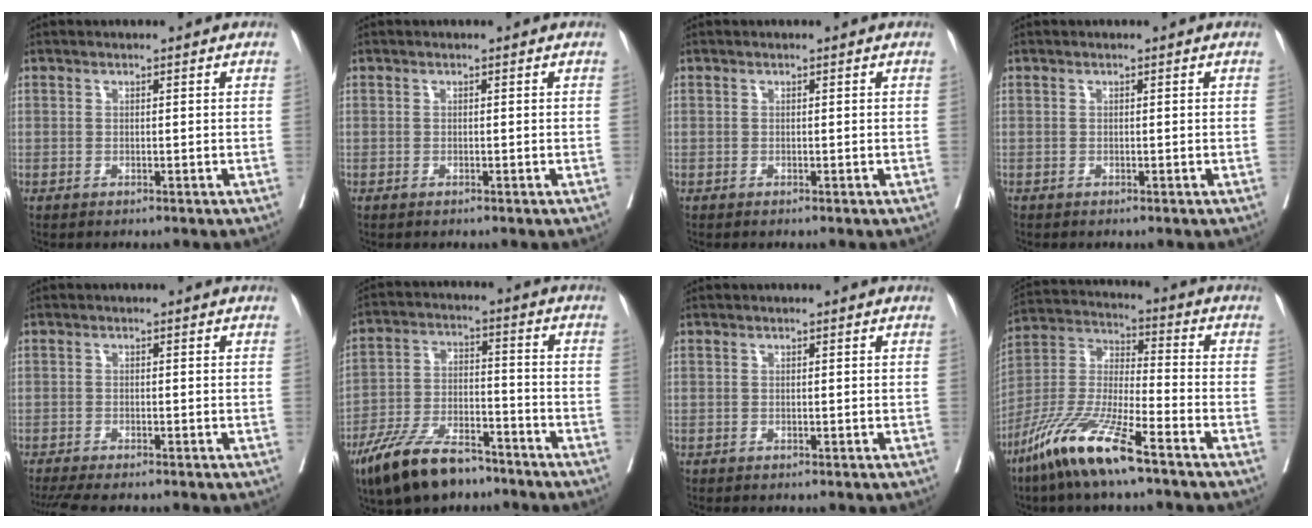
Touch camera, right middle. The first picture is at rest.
{"total": 0.0}
{"total": 0.0}
{"total": 0.0}
{"total": 6.1, "force": [-5.1, 1.0, 3.1], "torque": [-0.041, -0.013, -0.082]}
{"total": 12.9, "force": [-9.7, 4.5, 7.1], "torque": [-0.136, -0.008, -0.177]}
{"total": 0.0}
{"total": 14.4, "force": [-9.4, 1.5, 10.8], "torque": [-0.233, -0.024, -0.185]}